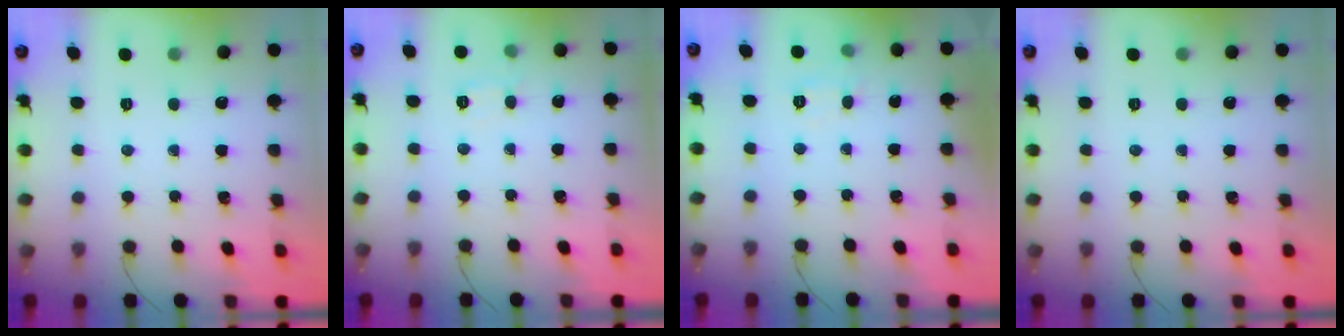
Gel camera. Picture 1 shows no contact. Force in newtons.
{"total": 6.1, "press": 5.9, "slide": 1.6}
{"total": 6.4, "press": 6.3, "slide": 1.4}
{"total": 0.0}